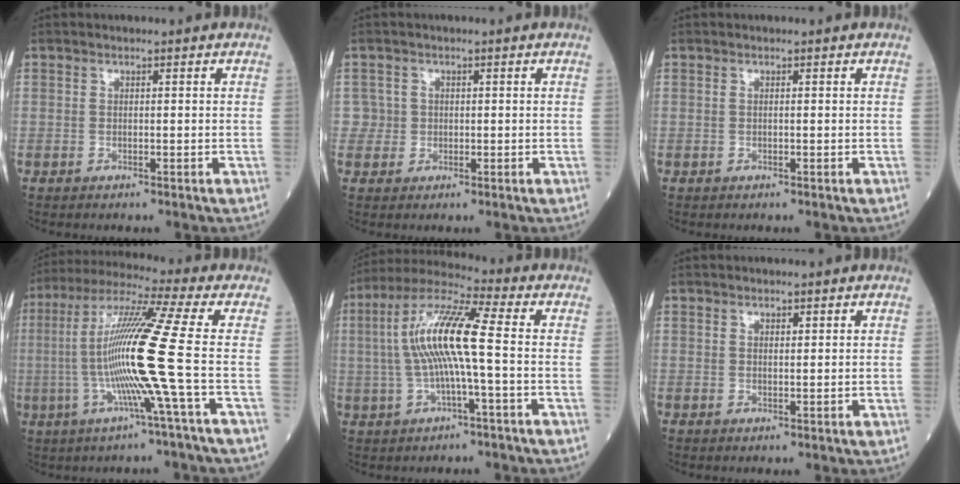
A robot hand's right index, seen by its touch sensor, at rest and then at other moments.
{"total": 2.0, "force": [0.2, 2.0, -0.3], "torque": [0.021, 0.007, 0.001]}
{"total": 0.0}
{"total": 15.1, "force": [-2.2, -2.6, 14.8], "torque": [-0.290, -0.004, -0.052]}
{"total": 11.9, "force": [0.1, 0.7, 11.8], "torque": [-0.238, 0.021, -0.004]}
{"total": 1.0, "force": [0.8, 0.3, 0.5], "torque": [-0.010, -0.001, 0.014]}